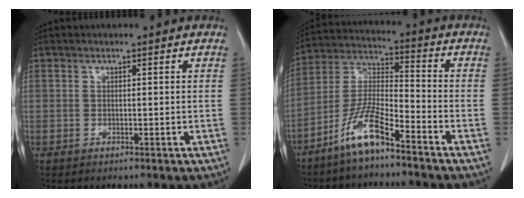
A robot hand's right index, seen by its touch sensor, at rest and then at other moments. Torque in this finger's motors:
{"motor_torque": [1.22, -0.91, 0.29, 0.14]}